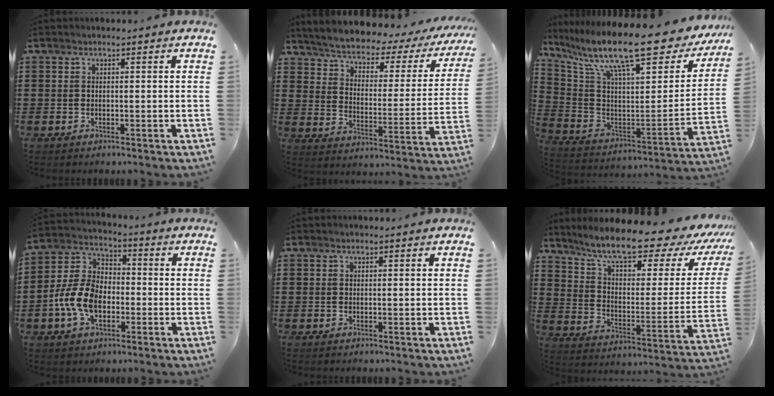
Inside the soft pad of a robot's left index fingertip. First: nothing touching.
{"total": 3.4, "force": [3.0, 0.7, 1.4], "torque": [-0.048, -0.033, 0.041]}
{"total": 16.3, "force": [12.1, 2.2, 10.8], "torque": [-0.216, -0.085, 0.197]}
{"total": 9.2, "force": [-3.0, 5.8, 6.4], "torque": [-0.168, 0.004, -0.066]}
{"total": 0.0}
{"total": 11.5, "force": [9.4, 1.6, 6.5], "torque": [-0.144, -0.059, 0.157]}